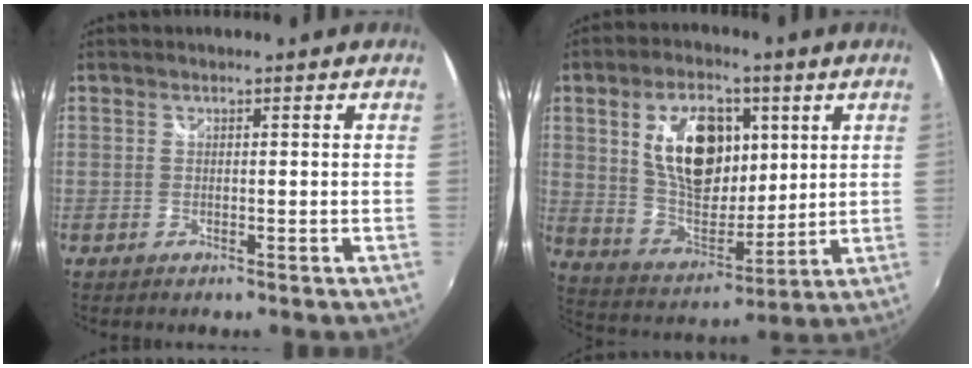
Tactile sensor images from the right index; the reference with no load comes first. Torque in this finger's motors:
{"motor_torque": [1.25, 0.89, 0.38, 0.09]}